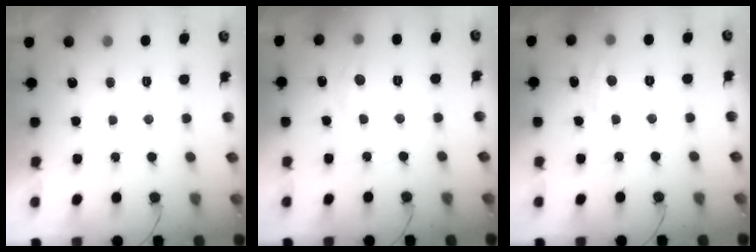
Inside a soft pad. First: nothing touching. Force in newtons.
{"total": 5.6, "press": 5.6, "slide": 0.8}
{"total": 3.2, "press": 3.1, "slide": 0.4}